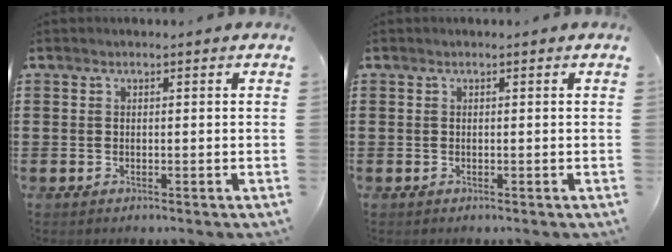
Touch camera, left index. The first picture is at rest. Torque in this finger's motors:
{"motor_torque": [-0.04, 0.04, 0.00, 0.00]}